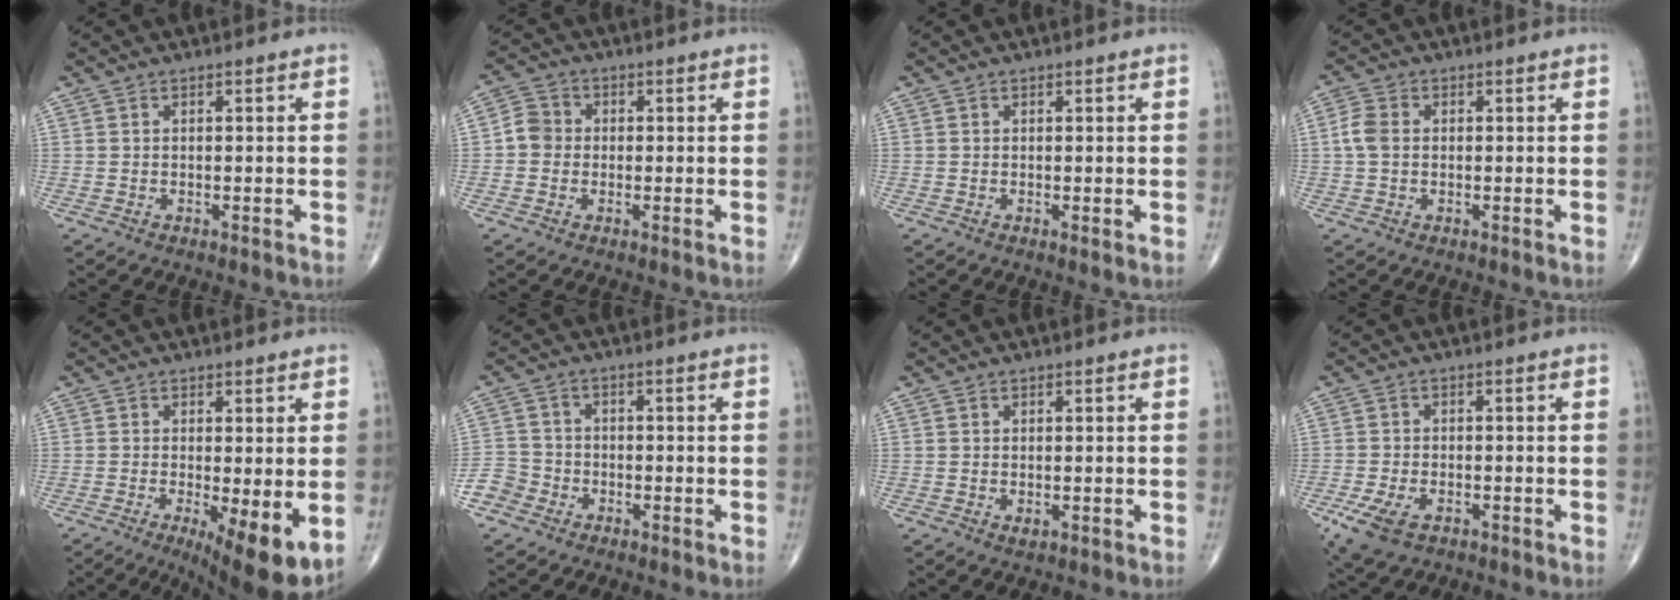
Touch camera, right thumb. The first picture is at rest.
{"total": 4.2, "force": [-0.4, 3.9, 1.6], "torque": [-0.013, 0.011, -0.016]}
{"total": 0.6, "force": [0.2, 0.2, 0.6], "torque": [-0.012, -0.003, 0.000]}
{"total": 3.8, "force": [0.1, 2.8, 2.6], "torque": [-0.059, 0.010, -0.003]}
{"total": 9.9, "force": [-2.3, 2.9, 9.1], "torque": [-0.134, -0.025, -0.029]}
{"total": 5.0, "force": [-2.9, 4.1, 0.7], "torque": [0.003, 0.014, -0.063]}
{"total": 0.9, "force": [-0.1, 0.6, 0.7], "torque": [-0.011, -0.003, -0.001]}
{"total": 6.5, "force": [-3.2, 3.6, 4.4], "torque": [-0.096, -0.001, -0.054]}